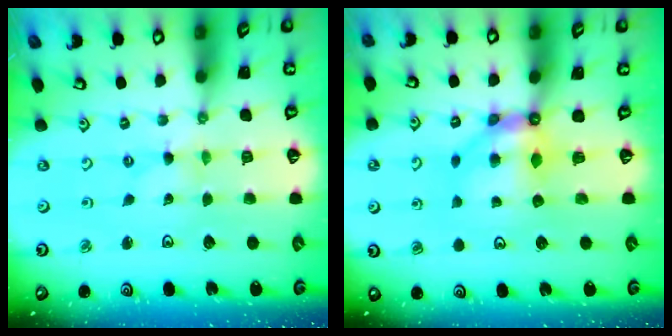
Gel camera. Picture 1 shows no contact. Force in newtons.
{"total": 6.4, "press": 6.4, "slide": 0.6}